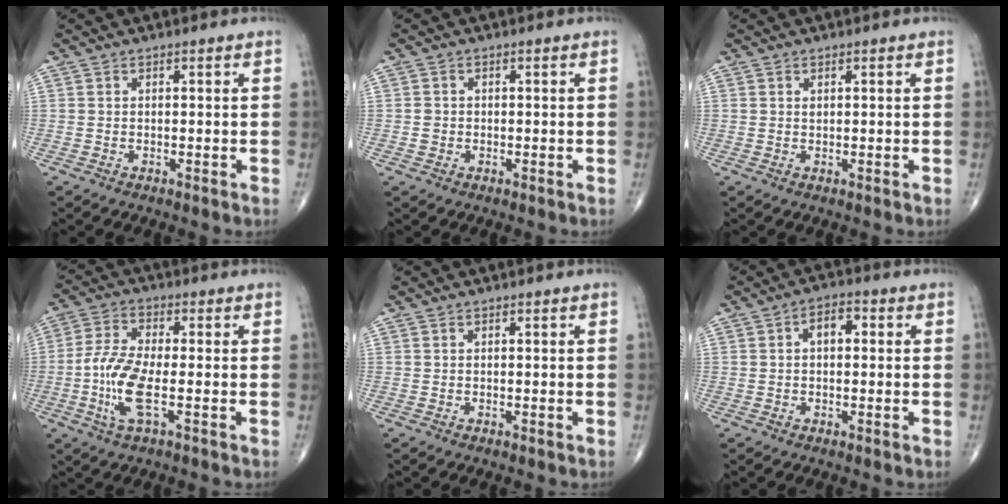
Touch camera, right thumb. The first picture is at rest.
{"total": 1.5, "force": [-0.3, 1.4, 0.5], "torque": [-0.002, 0.004, -0.003]}
{"total": 0.6, "force": [0.2, 0.4, 0.3], "torque": [-0.005, 0.000, 0.005]}
{"total": 9.5, "force": [-2.3, 2.8, 8.8], "torque": [-0.201, 0.004, -0.051]}
{"total": 0.0}
{"total": 4.2, "force": [0.5, 2.5, 3.3], "torque": [-0.044, 0.015, 0.001]}